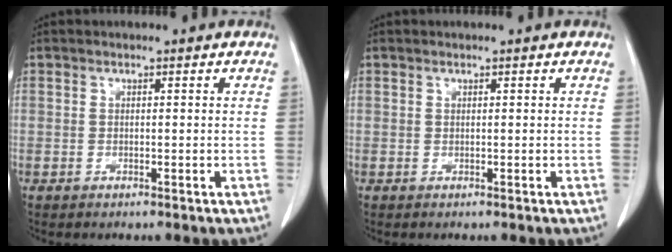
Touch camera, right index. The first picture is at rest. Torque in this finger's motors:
{"motor_torque": [-0.07, 0.07, -0.01, -0.01]}